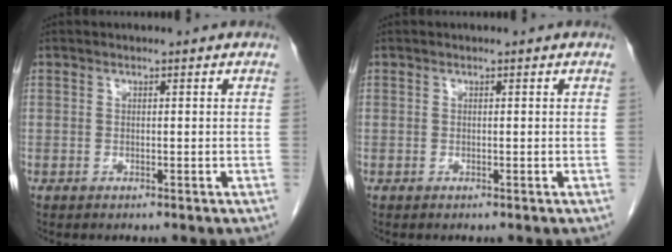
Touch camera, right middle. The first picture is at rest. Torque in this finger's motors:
{"motor_torque": [0.00, 0.00, 0.00, 0.00]}